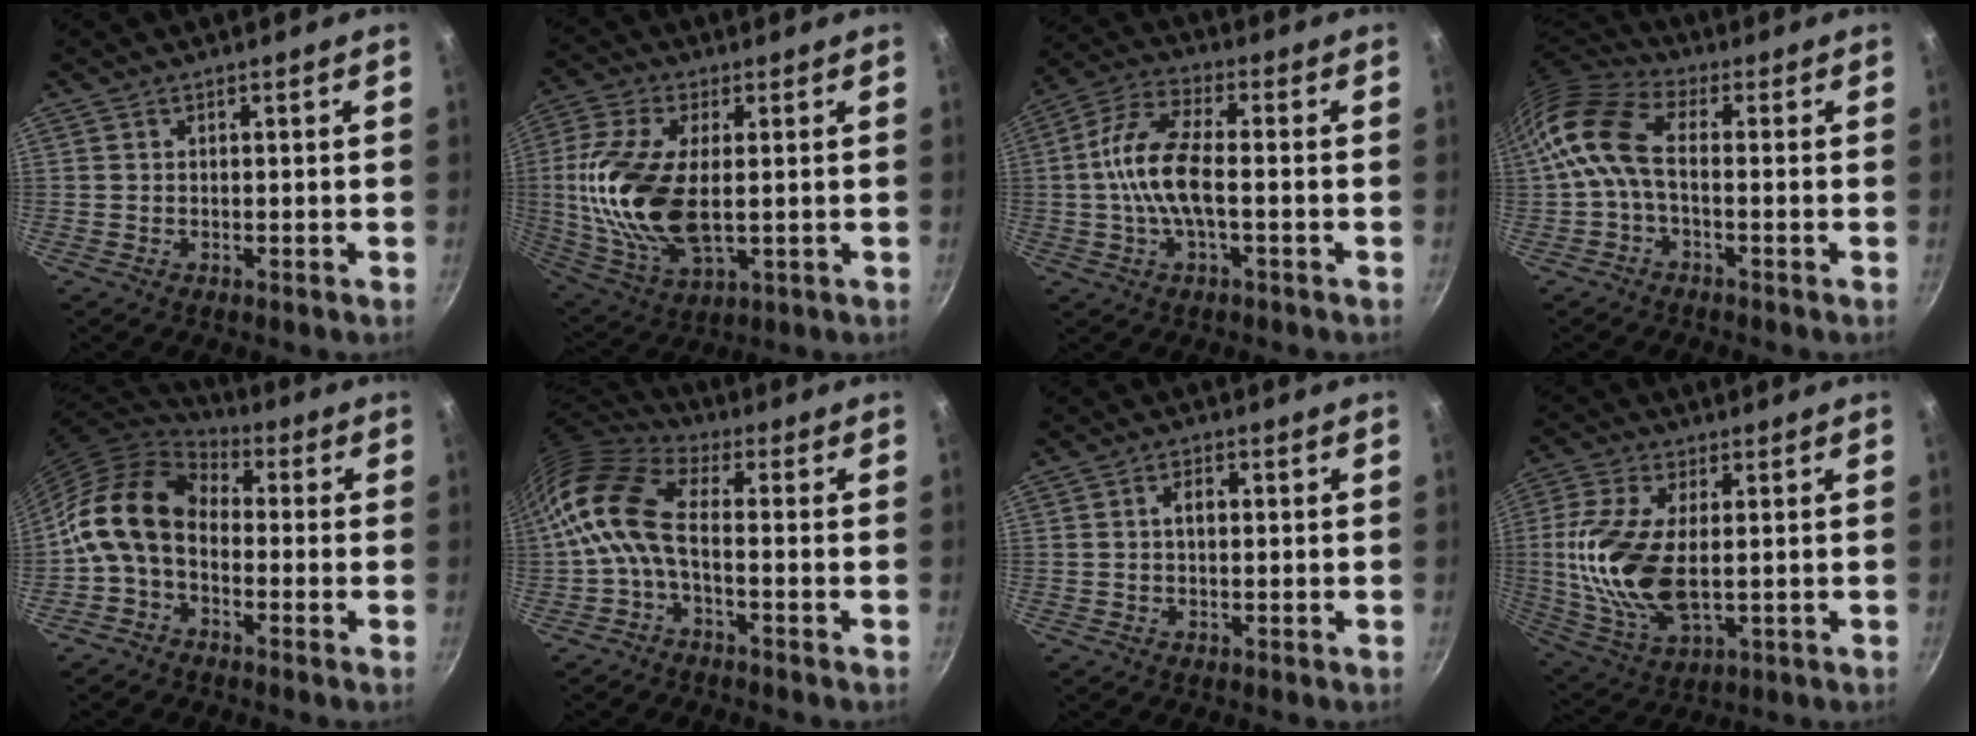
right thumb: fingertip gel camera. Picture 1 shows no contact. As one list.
[{"total": 18.0, "force": [0.6, 8.9, 15.6], "torque": [-0.317, -0.007, 0.013]}, {"total": 11.1, "force": [-1.2, 4.3, 10.2], "torque": [-0.207, 0.029, -0.038]}, {"total": 10.1, "force": [-0.8, 5.4, 8.5], "torque": [-0.181, 0.032, -0.035]}, {"total": 13.0, "force": [-1.7, 9.0, 9.2], "torque": [-0.157, 0.040, -0.053]}, {"total": 10.9, "force": [-1.9, 5.2, 9.4], "torque": [-0.198, 0.032, -0.055]}, {"total": 2.5, "force": [0.2, 1.5, 2.0], "torque": [-0.031, 0.008, 0.002]}, {"total": 15.7, "force": [0.4, 7.8, 13.6], "torque": [-0.278, -0.010, 0.009]}]